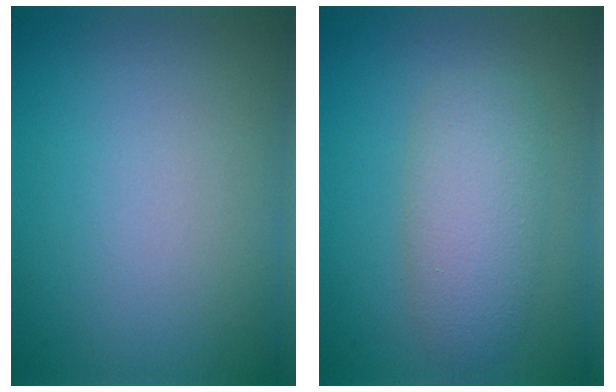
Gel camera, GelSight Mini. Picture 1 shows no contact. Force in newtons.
{"total": 4.4, "press": 4.4, "slide": 0.1}